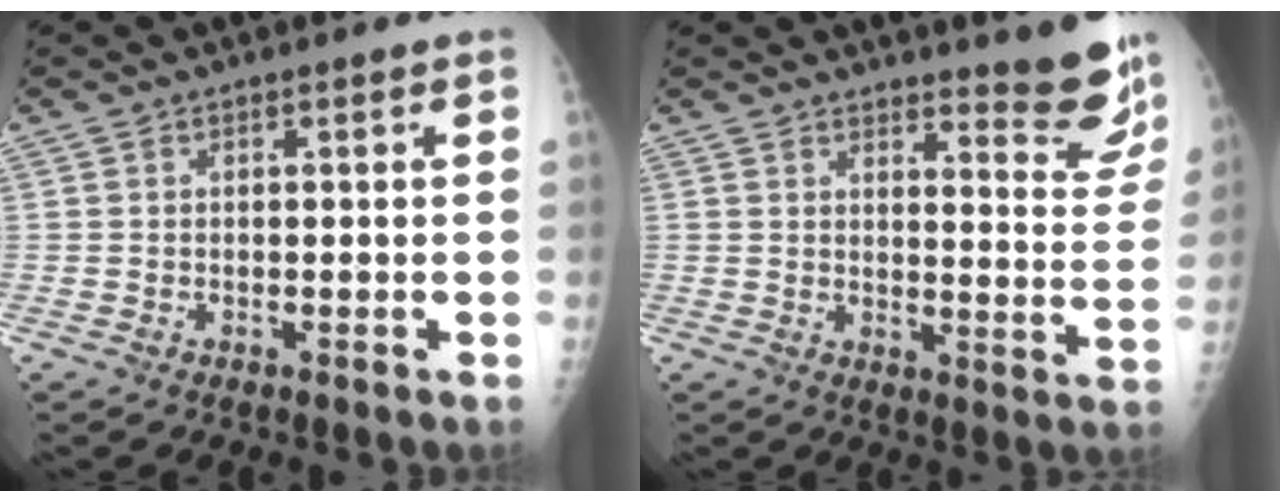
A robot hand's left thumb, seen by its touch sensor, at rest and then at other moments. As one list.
[{"total": 11.3, "force": [9.8, 2.2, 5.1], "torque": [-0.032, -0.086, 0.113]}]